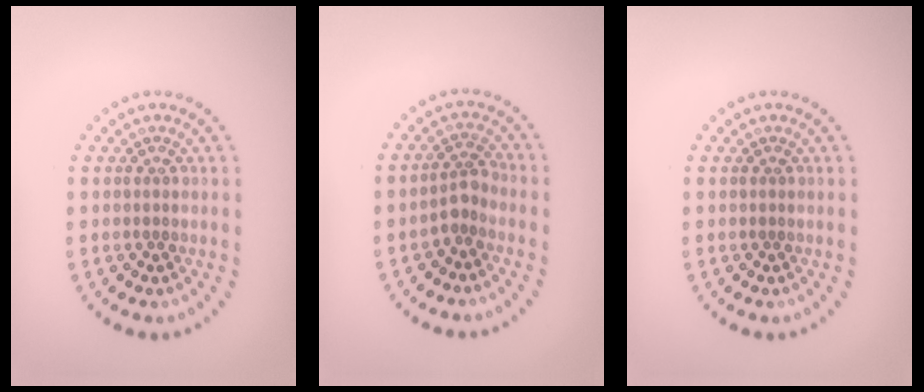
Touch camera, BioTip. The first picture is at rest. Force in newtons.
{"total": 1.8, "press": 1.4, "slide": 1.2}
{"total": 0.0}